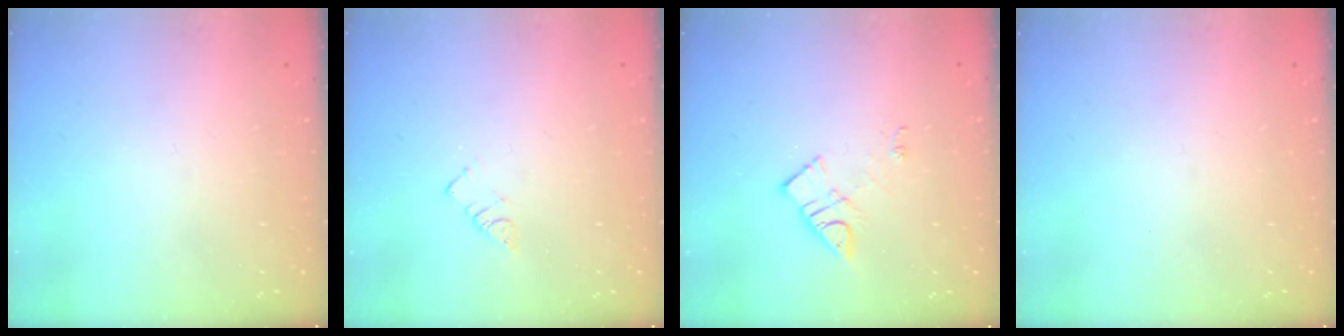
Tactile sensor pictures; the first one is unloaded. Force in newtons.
{"total": 2.7, "press": 2.7, "slide": 0.4}
{"total": 8.9, "press": 8.9, "slide": 0.5}
{"total": 0.0}